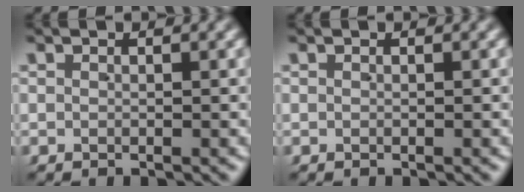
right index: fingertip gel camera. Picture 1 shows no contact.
{"total": 0.0}